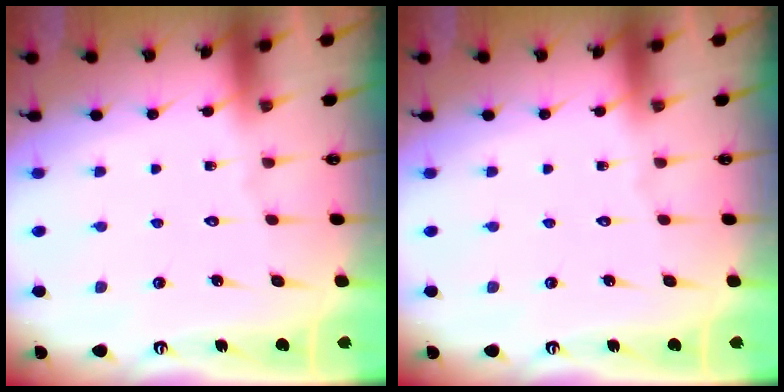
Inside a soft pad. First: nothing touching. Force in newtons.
{"total": 0.0}